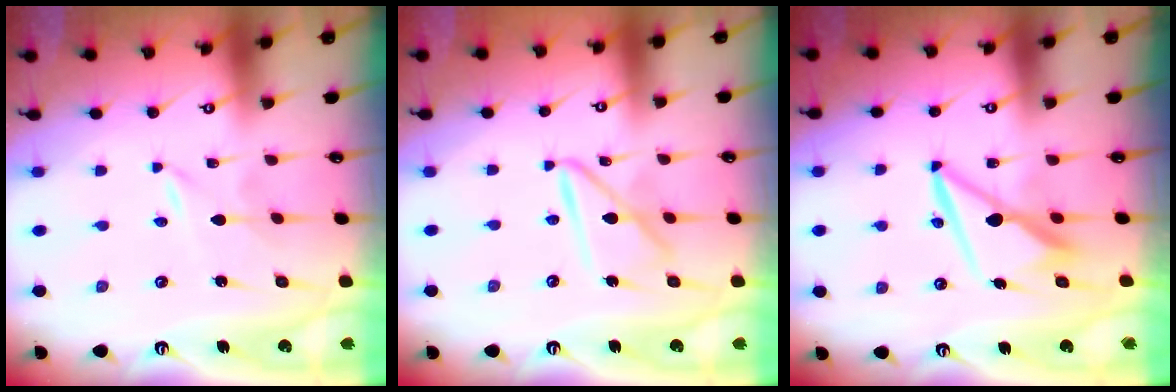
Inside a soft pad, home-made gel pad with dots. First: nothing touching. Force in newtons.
{"total": 11.7, "press": 11.7, "slide": 1.0}
{"total": 9.8, "press": 9.8, "slide": 1.2}